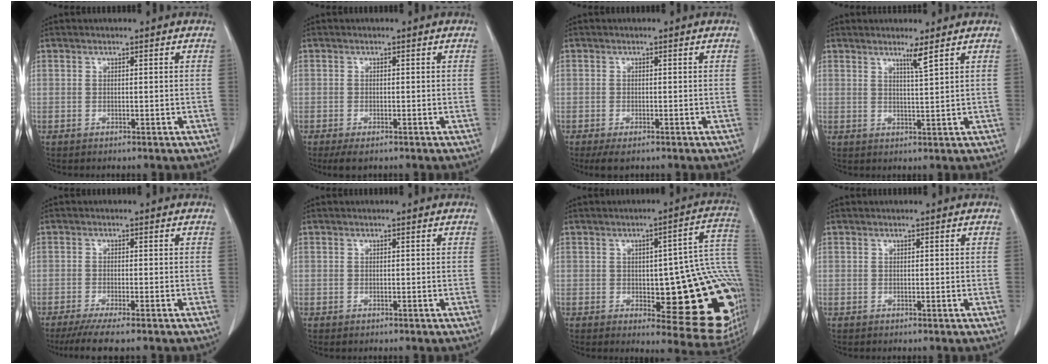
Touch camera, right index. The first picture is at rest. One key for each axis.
{"total": 2.7, "fx": -1.8, "fy": 0.9, "fz": 1.8, "tx": -0.036, "ty": -0.007, "tz": -0.025}
{"total": 2.8, "fx": -1.9, "fy": 0.9, "fz": 1.9, "tx": -0.037, "ty": -0.007, "tz": -0.025}
{"total": 2.4, "fx": 1.7, "fy": -0.8, "fz": 1.6, "tx": -0.030, "ty": -0.012, "tz": 0.033}
{"total": 5.4, "fx": -4.1, "fy": 0.0, "fz": 3.5, "tx": -0.057, "ty": -0.014, "tz": -0.069}
{"total": 0.0}
{"total": 22.8, "fx": -3.0, "fy": 6.4, "fz": 21.7, "tx": -0.172, "ty": 0.023, "tz": -0.019}
{"total": 0.0}